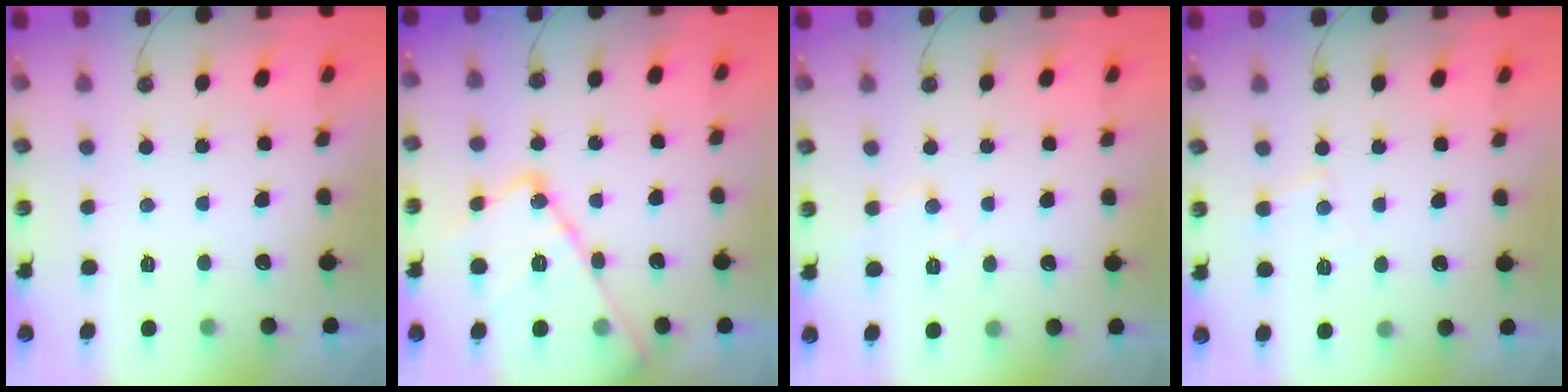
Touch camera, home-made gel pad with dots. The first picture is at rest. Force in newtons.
{"total": 19.4, "press": 19.3, "slide": 1.7}
{"total": 6.1, "press": 6.0, "slide": 1.0}
{"total": 5.3, "press": 5.2, "slide": 0.7}